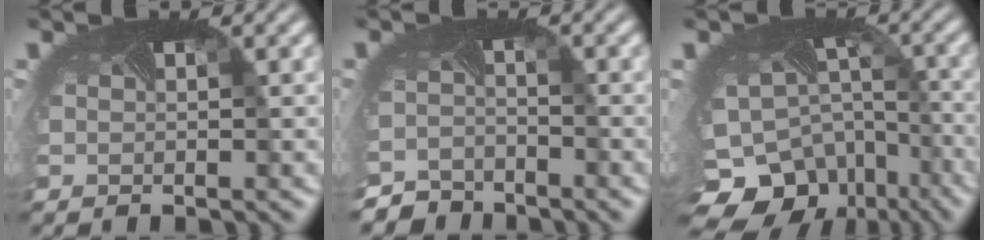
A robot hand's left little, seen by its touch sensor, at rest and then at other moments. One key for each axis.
{"total": 4.0, "fx": -3.8, "fy": 0.9, "fz": -1.1, "tx": 0.004, "ty": -0.025, "tz": -0.070}
{"total": 13.2, "fx": -8.6, "fy": 8.5, "fz": 5.1, "tx": -0.119, "ty": -0.050, "tz": -0.098}